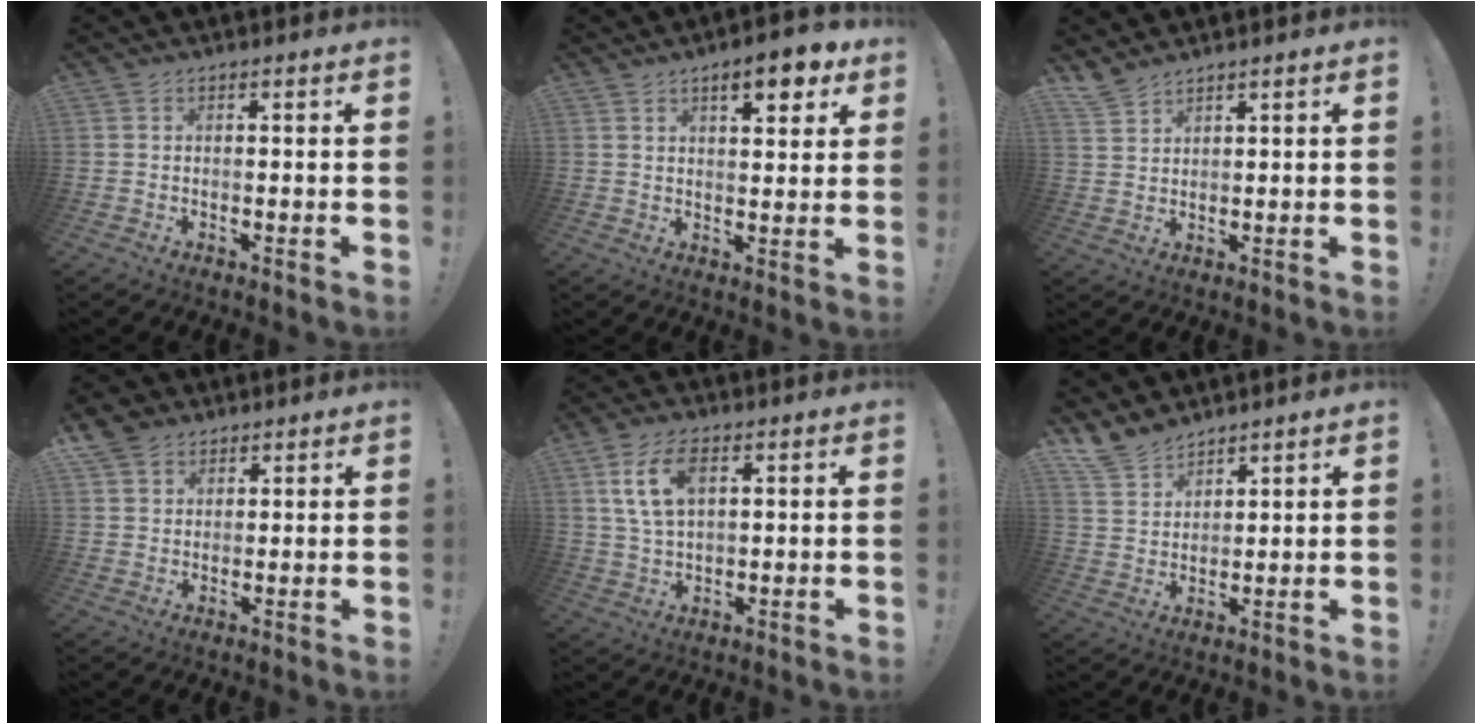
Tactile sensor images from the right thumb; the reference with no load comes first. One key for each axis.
{"total": 8.8, "fx": 5.0, "fy": 2.8, "fz": 6.7, "tx": -0.084, "ty": -0.023, "tz": 0.080}
{"total": 4.3, "fx": 3.9, "fy": 1.1, "fz": 1.4, "tx": -0.031, "ty": -0.022, "tz": 0.076}
{"total": 6.0, "fx": 4.0, "fy": 4.3, "fz": 1.3, "tx": -0.019, "ty": -0.020, "tz": 0.079}
{"total": 10.4, "fx": 4.0, "fy": 5.7, "fz": 7.7, "tx": -0.150, "ty": 0.003, "tz": 0.074}
{"total": 8.9, "fx": 7.7, "fy": 4.0, "fz": 1.9, "tx": -0.044, "ty": -0.050, "tz": 0.153}